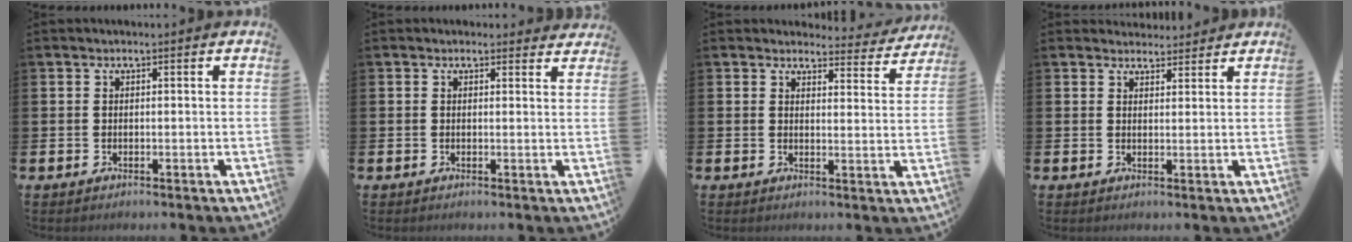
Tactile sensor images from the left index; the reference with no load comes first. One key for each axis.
{"total": 1.1, "fx": 1.0, "fy": 0.5, "fz": 0.1, "tx": 0.008, "ty": 0.001, "tz": 0.015}
{"total": 3.4, "fx": 3.3, "fy": 0.7, "fz": 0.1, "tx": 0.000, "ty": -0.023, "tz": 0.057}
{"total": 2.7, "fx": 2.6, "fy": 0.8, "fz": -0.2, "tx": 0.007, "ty": -0.012, "tz": 0.046}